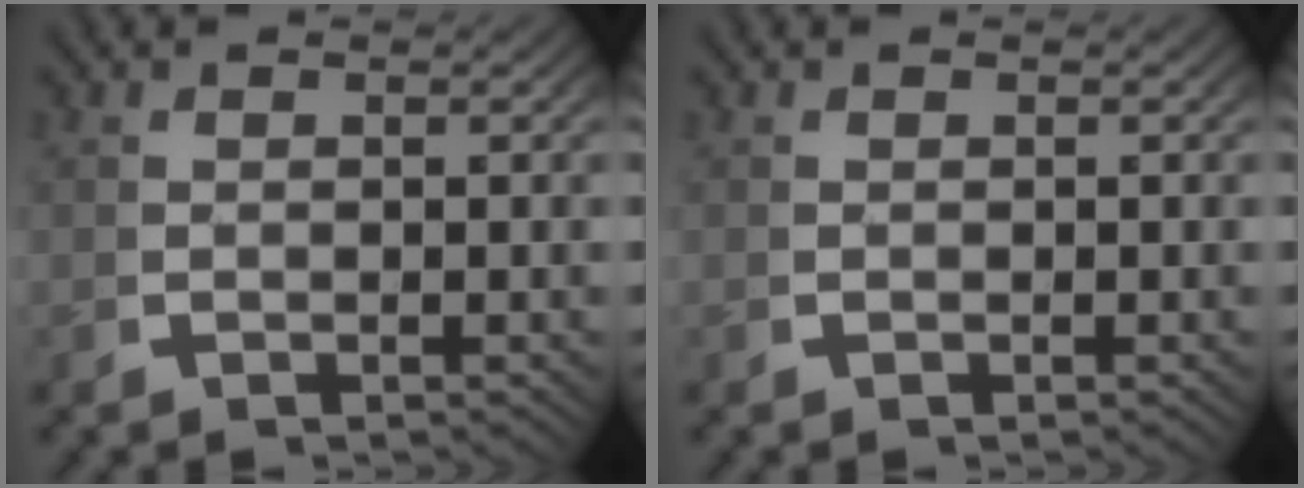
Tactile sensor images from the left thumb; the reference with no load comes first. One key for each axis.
{"total": 0.0}